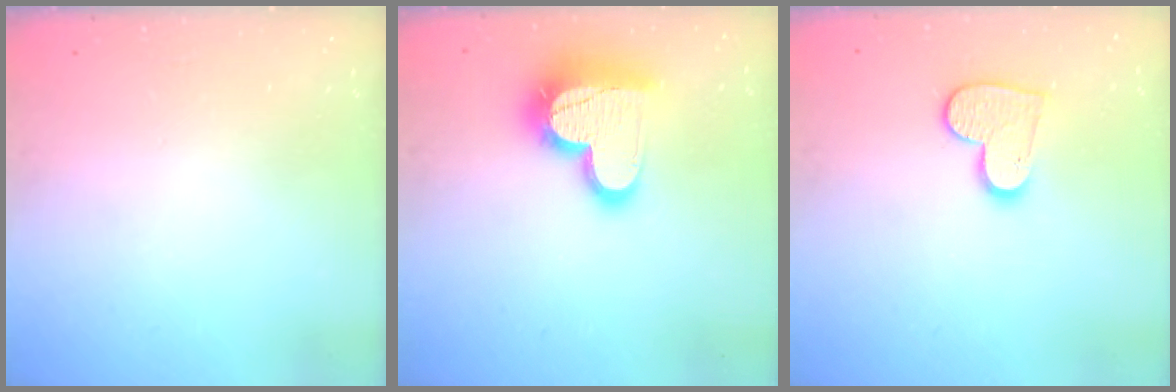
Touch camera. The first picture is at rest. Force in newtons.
{"total": 18.9, "press": 18.9, "slide": 1.4}
{"total": 10.1, "press": 10.0, "slide": 0.6}